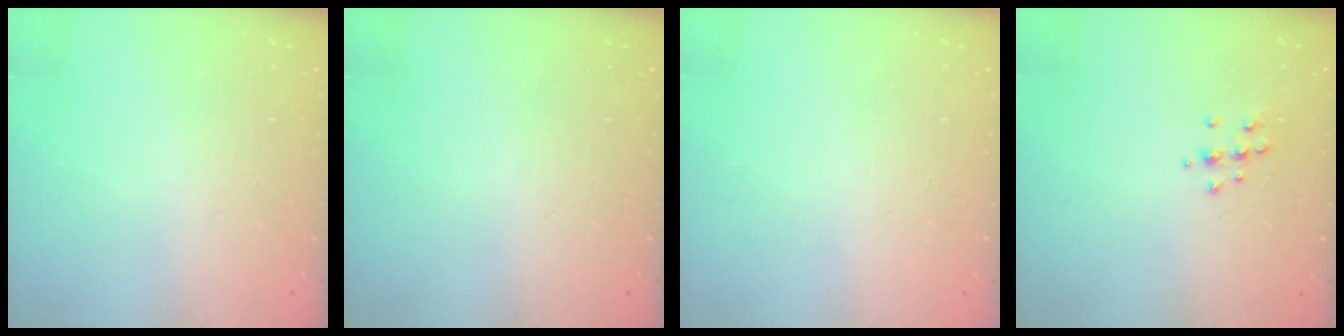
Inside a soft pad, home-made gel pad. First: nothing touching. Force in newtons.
{"total": 0.0}
{"total": 0.0}
{"total": 6.3, "press": 6.2, "slide": 0.9}